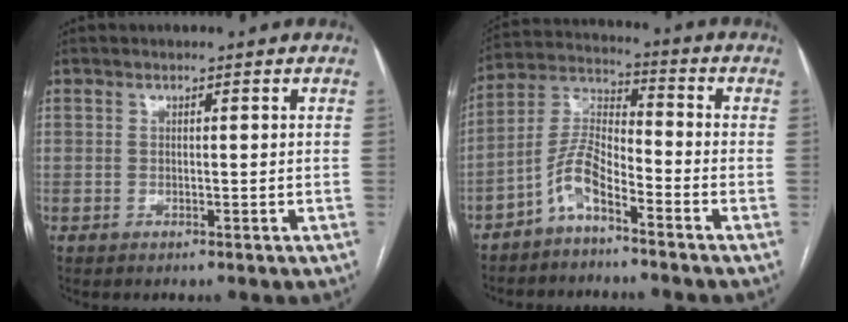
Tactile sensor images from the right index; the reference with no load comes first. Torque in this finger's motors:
{"motor_torque": [0.34, -0.44, 0.23, 0.12]}